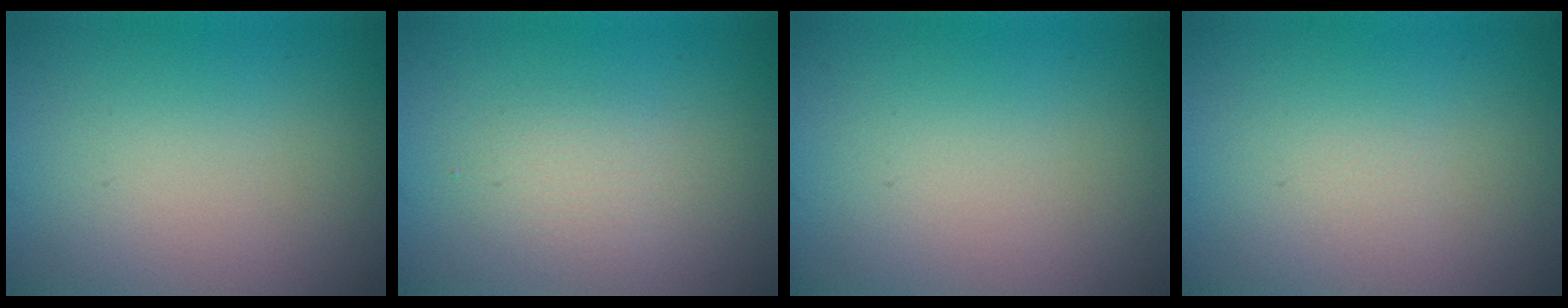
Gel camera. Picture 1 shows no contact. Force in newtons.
{"total": 1.9, "press": 1.9, "slide": 0.2}
{"total": 0.0}
{"total": 0.0}